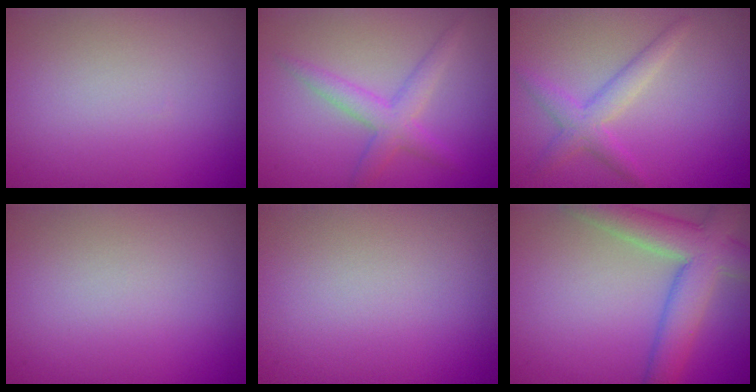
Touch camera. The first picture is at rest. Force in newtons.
{"total": 2.9, "press": 2.9, "slide": 0.1}
{"total": 2.6, "press": 2.6, "slide": 0.1}
{"total": 0.0}
{"total": 0.0}
{"total": 7.1, "press": 7.1, "slide": 0.3}